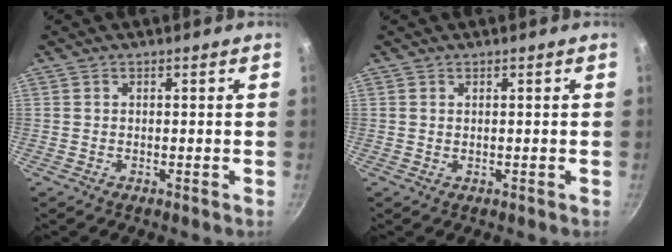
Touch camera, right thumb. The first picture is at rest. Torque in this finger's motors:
{"motor_torque": [0.25, 0.03, 0.07, -0.52, 0.08]}